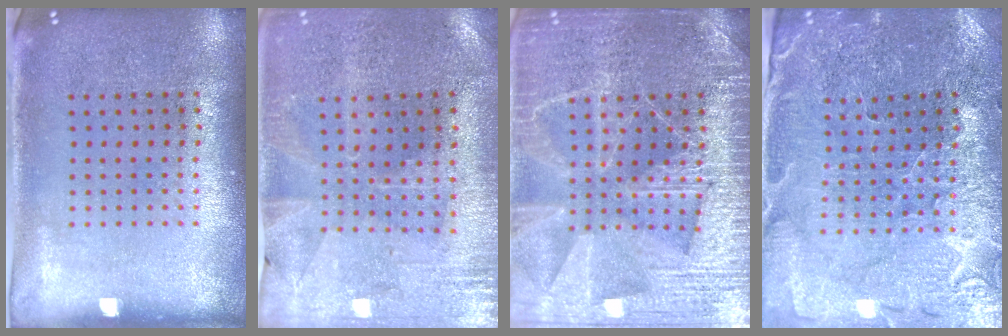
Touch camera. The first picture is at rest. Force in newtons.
{"total": 0.5, "press": 0.3, "slide": 0.4}
{"total": 6.5, "press": 6.4, "slide": 0.7}
{"total": 1.8, "press": 1.8, "slide": 0.2}